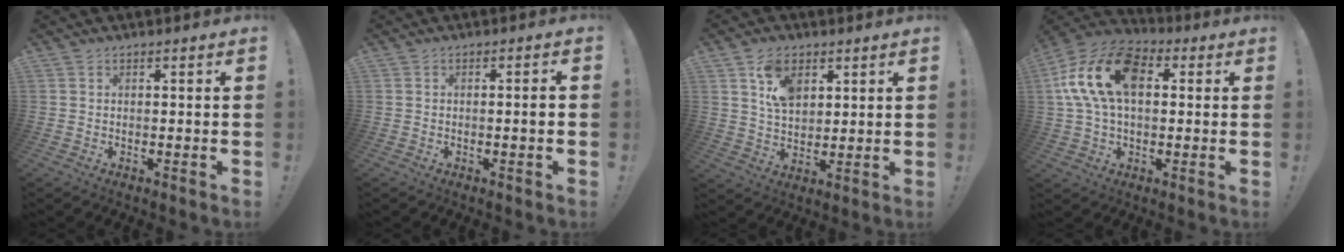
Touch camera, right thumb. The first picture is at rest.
{"total": 2.2, "force": [-0.3, -0.2, 2.1], "torque": [-0.036, 0.003, -0.007]}
{"total": 9.8, "force": [4.8, 6.2, 5.8], "torque": [-0.101, -0.005, 0.092]}
{"total": 19.1, "force": [4.3, 11.9, 14.3], "torque": [-0.280, 0.014, 0.077]}